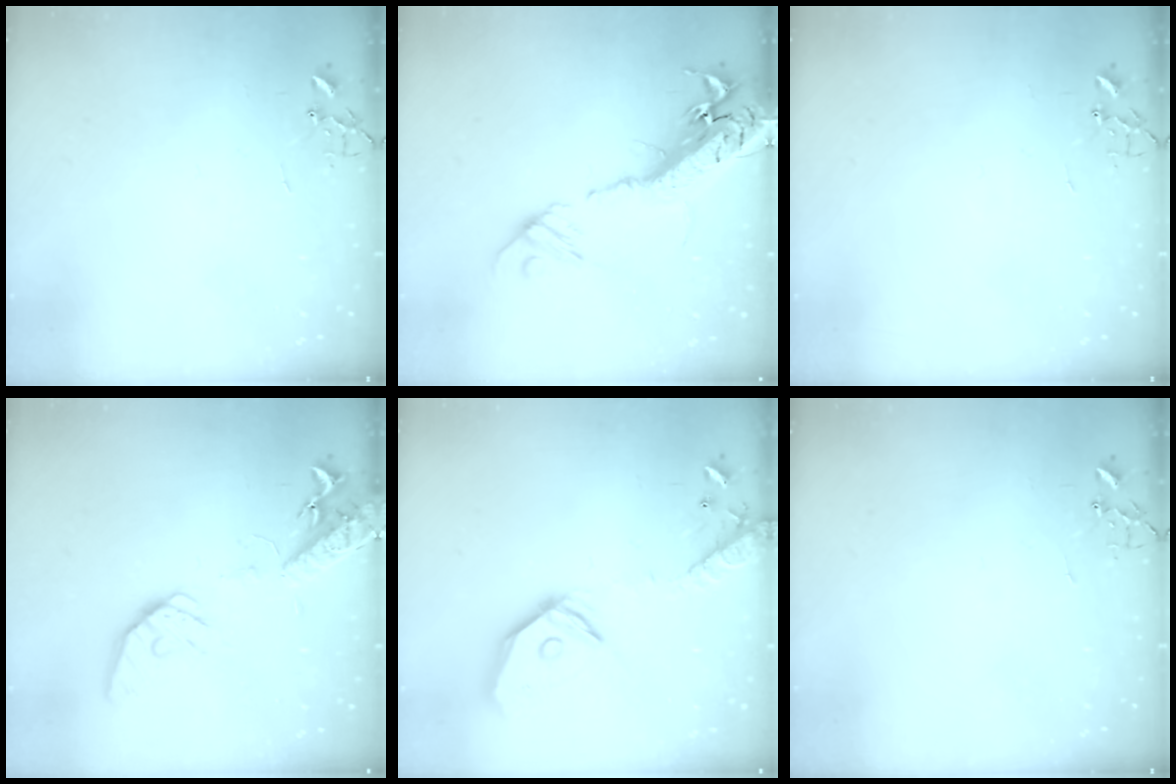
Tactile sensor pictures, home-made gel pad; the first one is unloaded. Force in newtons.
{"total": 23.7, "press": 23.1, "slide": 5.3}
{"total": 0.0}
{"total": 16.1, "press": 15.8, "slide": 3.0}
{"total": 18.4, "press": 18.2, "slide": 3.1}
{"total": 0.0}